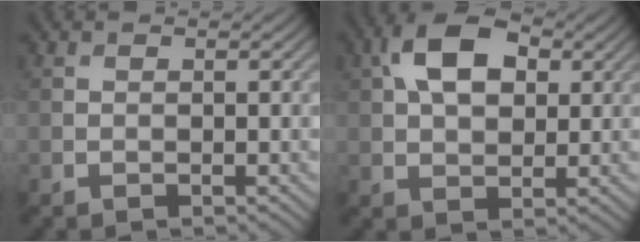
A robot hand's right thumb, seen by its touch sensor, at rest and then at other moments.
{"total": 8.6, "force": [2.7, 5.1, 6.3], "torque": [-0.123, 0.014, 0.039]}